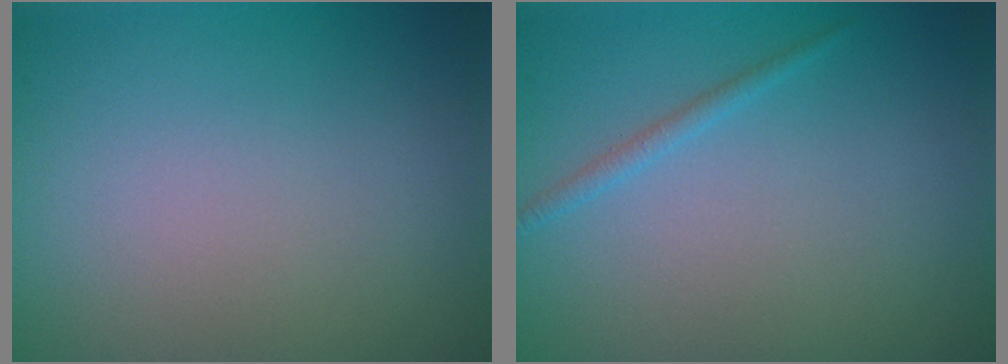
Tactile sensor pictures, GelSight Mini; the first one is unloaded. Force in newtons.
{"total": 0.9, "press": 0.9, "slide": 0.1}